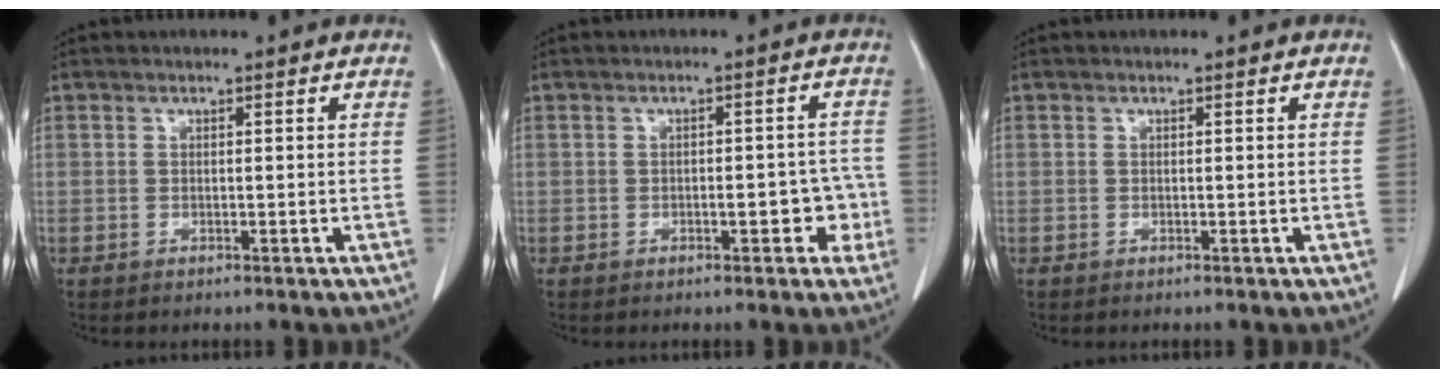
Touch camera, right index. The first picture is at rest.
{"total": 4.5, "force": [-1.4, 2.2, 3.6], "torque": [-0.036, 0.019, -0.014]}
{"total": 0.0}